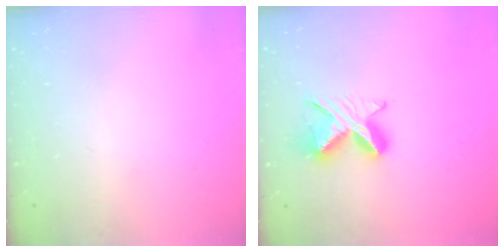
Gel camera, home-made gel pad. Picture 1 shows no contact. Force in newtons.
{"total": 8.9, "press": 8.8, "slide": 1.0}